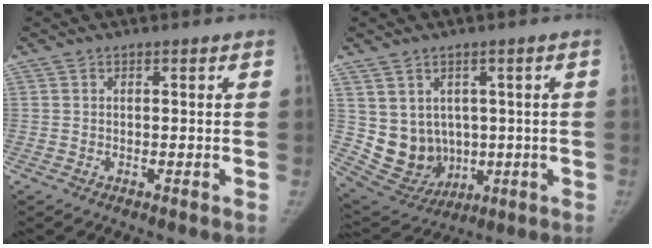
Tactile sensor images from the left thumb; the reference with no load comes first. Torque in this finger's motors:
{"motor_torque": [0.62, 0.63, 0.40, -0.57, 0.03]}